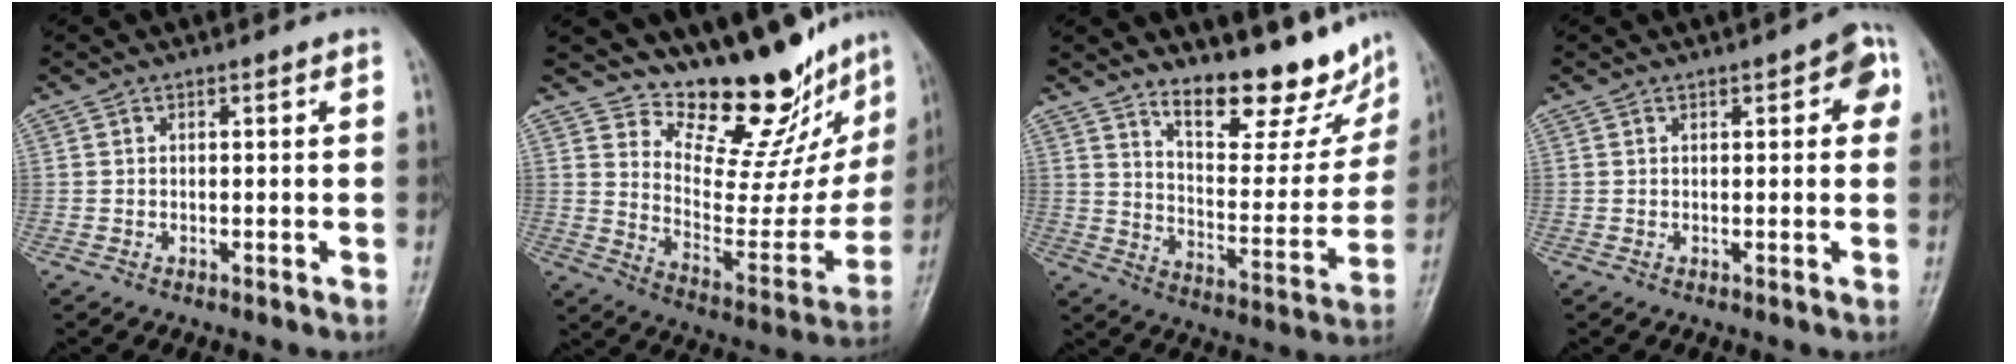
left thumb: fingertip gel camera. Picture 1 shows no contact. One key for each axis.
{"total": 20.1, "fx": 17.1, "fy": 6.9, "fz": 7.9, "tx": -0.056, "ty": -0.140, "tz": 0.248}
{"total": 17.0, "fx": 13.6, "fy": 5.4, "fz": 8.7, "tx": -0.074, "ty": -0.105, "tz": 0.202}
{"total": 4.3, "fx": 1.4, "fy": 1.9, "fz": 3.6, "tx": -0.023, "ty": 0.003, "tz": 0.007}